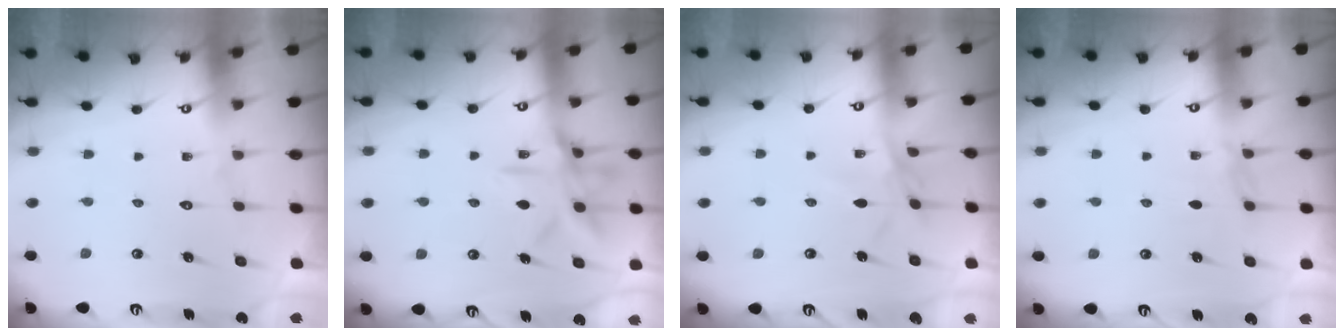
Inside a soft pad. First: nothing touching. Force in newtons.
{"total": 12.1, "press": 12.0, "slide": 0.9}
{"total": 3.5, "press": 3.5, "slide": 0.2}
{"total": 3.1, "press": 3.1, "slide": 0.5}